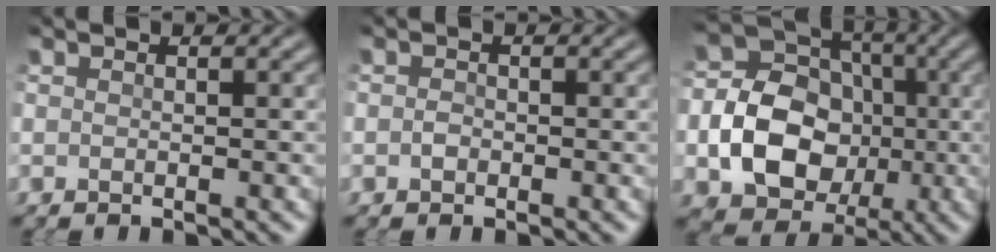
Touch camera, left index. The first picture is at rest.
{"total": 0.5, "force": [-0.2, 0.4, 0.3], "torque": [-0.005, 0.003, -0.004]}
{"total": 10.2, "force": [-1.6, 8.2, 5.9], "torque": [-0.102, -0.004, -0.040]}